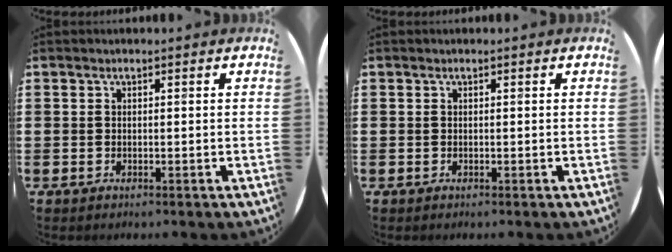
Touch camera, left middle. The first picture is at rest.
{"total": 0.0}